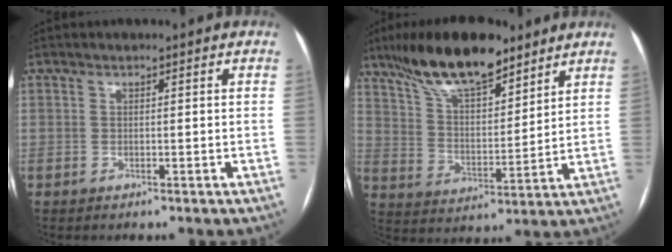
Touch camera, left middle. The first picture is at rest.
{"total": 16.3, "force": [12.1, 4.8, 9.8], "torque": [-0.181, 0.016, 0.217]}